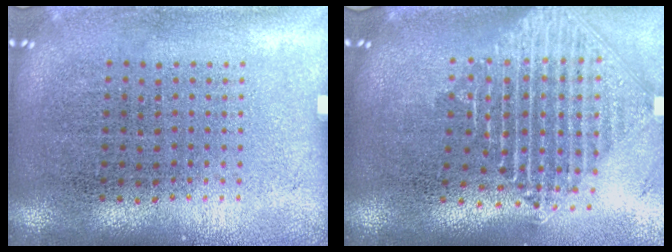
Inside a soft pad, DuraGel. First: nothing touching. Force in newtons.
{"total": 2.4, "press": 1.9, "slide": 1.5}